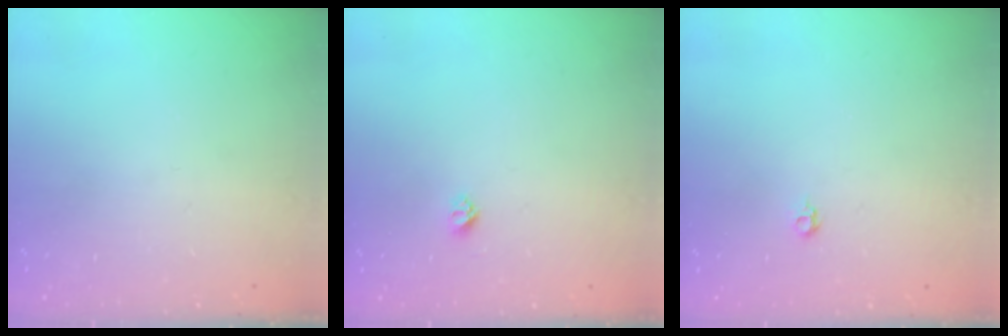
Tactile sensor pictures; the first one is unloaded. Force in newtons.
{"total": 4.1, "press": 4.1, "slide": 0.5}
{"total": 3.7, "press": 3.6, "slide": 0.7}